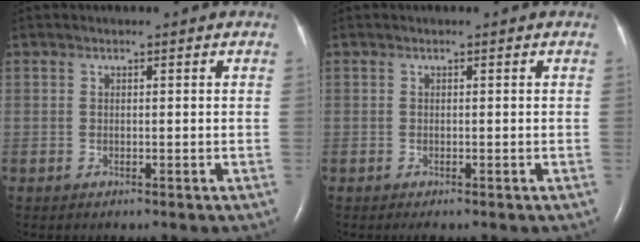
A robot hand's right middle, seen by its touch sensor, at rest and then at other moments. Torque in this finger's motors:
{"motor_torque": [0.15, -0.07, -0.03, 0.00]}